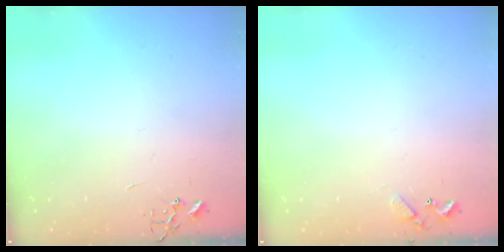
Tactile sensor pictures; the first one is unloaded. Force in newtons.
{"total": 5.5, "press": 5.5, "slide": 0.4}